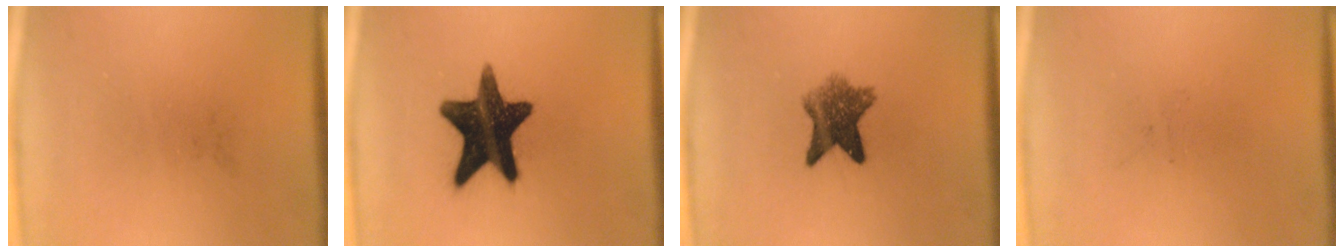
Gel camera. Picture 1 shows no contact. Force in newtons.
{"total": 16.2}
{"total": 6.8}
{"total": 0.0}